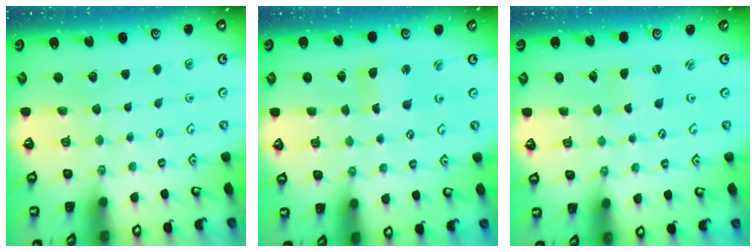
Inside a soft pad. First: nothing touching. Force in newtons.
{"total": 2.7, "press": 2.7, "slide": 0.3}
{"total": 1.7, "press": 1.7, "slide": 0.2}